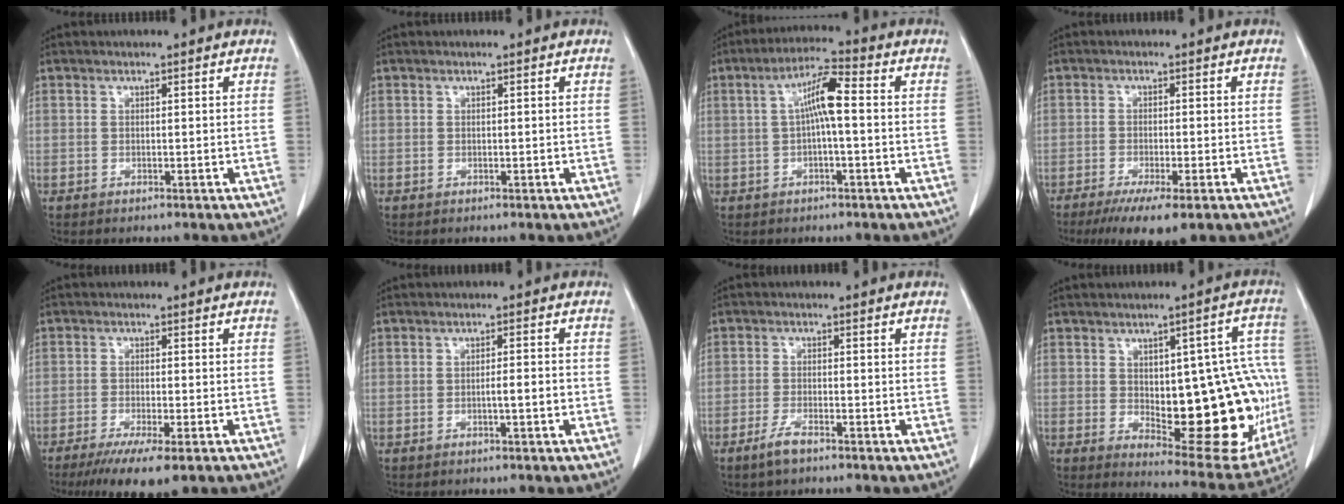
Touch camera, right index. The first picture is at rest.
{"total": 0.0}
{"total": 6.5, "force": [0.4, 0.9, 6.4], "torque": [-0.124, 0.019, 0.004]}
{"total": 7.4, "force": [-4.7, 1.0, 5.6], "torque": [-0.090, -0.020, -0.072]}
{"total": 8.7, "force": [-5.9, 1.0, 6.4], "torque": [-0.101, -0.022, -0.089]}
{"total": 2.0, "force": [-0.6, 0.1, 1.9], "torque": [-0.030, 0.002, -0.010]}
{"total": 3.1, "force": [-2.3, 0.6, 2.0], "torque": [-0.045, -0.002, -0.044]}
{"total": 21.5, "force": [-2.0, 8.2, 19.7], "torque": [-0.195, 0.024, 0.008]}